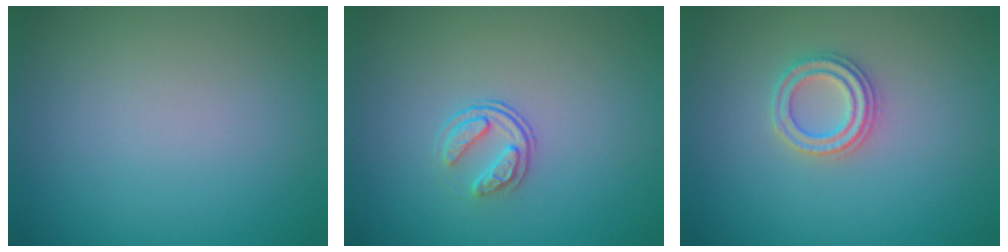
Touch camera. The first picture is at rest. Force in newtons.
{"total": 1.9, "press": 1.3, "slide": 1.4}
{"total": 2.3, "press": 2.3, "slide": 0.3}